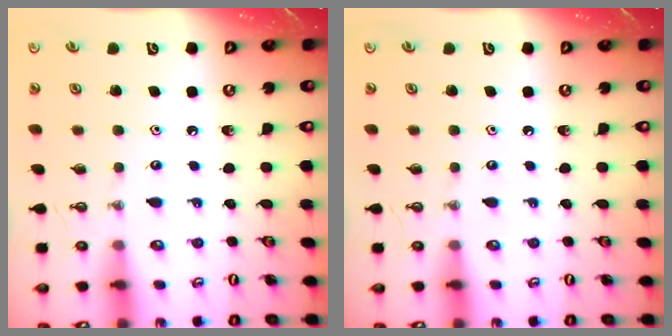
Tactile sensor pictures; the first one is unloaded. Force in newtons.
{"total": 0.0}